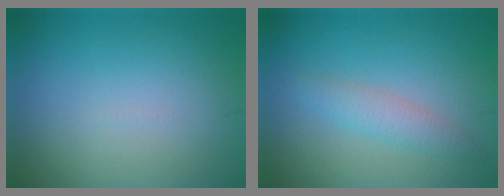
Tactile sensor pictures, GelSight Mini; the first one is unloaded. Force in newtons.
{"total": 2.2, "press": 2.2, "slide": 0.1}